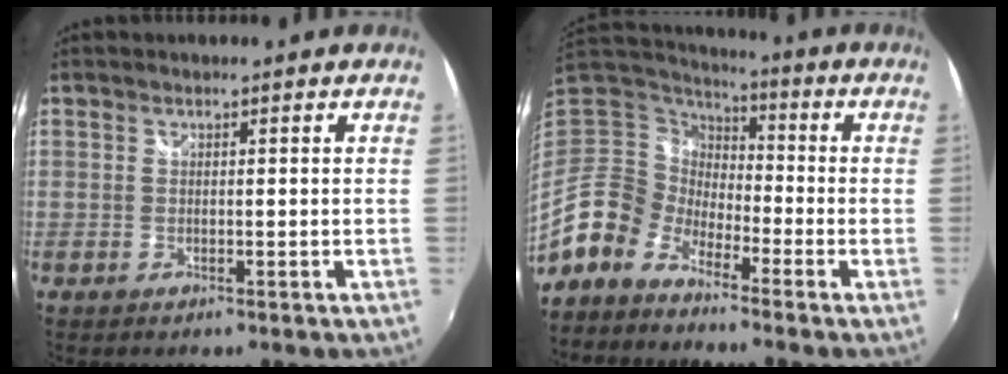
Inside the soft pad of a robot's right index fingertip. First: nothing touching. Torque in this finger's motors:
{"motor_torque": [-0.55, -0.45, -0.61, -0.21]}